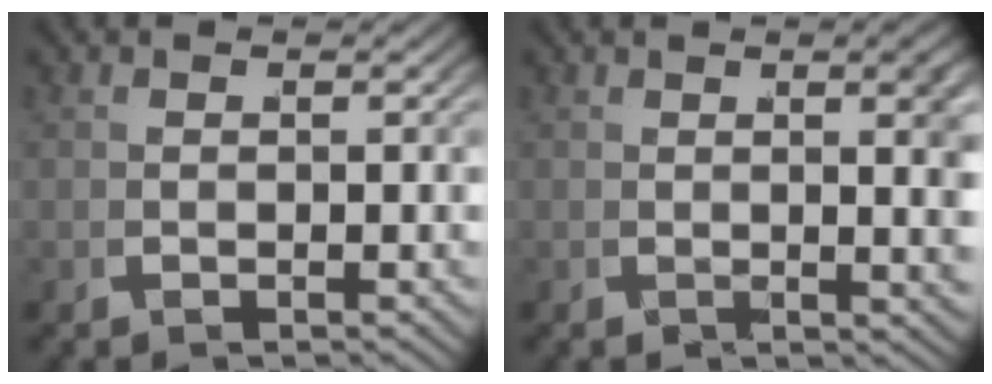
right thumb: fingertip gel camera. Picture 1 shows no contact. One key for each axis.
{"total": 3.7, "fx": 0.8, "fy": 0.9, "fz": 3.5, "tx": -0.054, "ty": -0.002, "tz": 0.015}